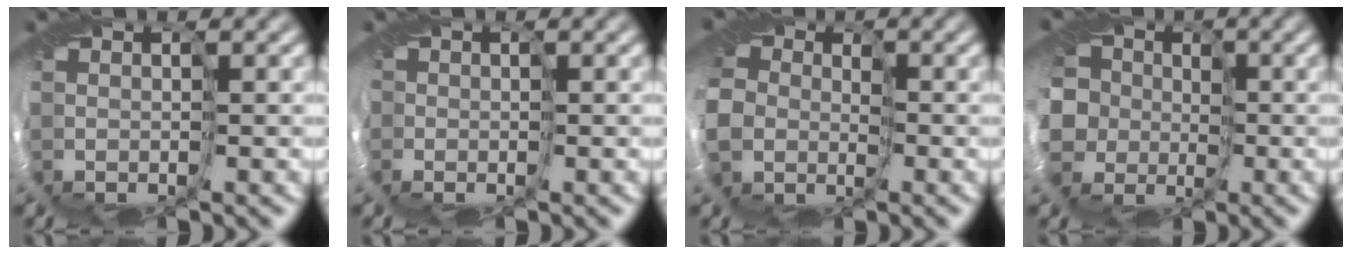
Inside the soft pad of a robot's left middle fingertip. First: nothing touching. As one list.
[{"total": 0.7, "force": [-0.1, 0.3, -0.7], "torque": [0.028, -0.007, -0.010]}, {"total": 8.1, "force": [-0.6, 7.3, 3.5], "torque": [-0.079, -0.018, -0.051]}, {"total": 8.7, "force": [-1.4, 7.6, 4.0], "torque": [-0.092, 0.005, -0.075]}]